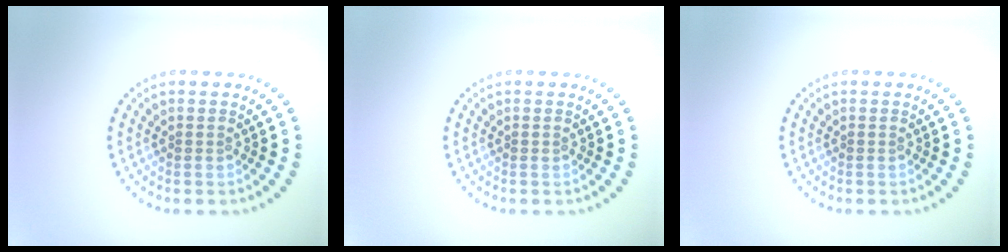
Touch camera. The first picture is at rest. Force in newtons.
{"total": 0.0}
{"total": 0.0}